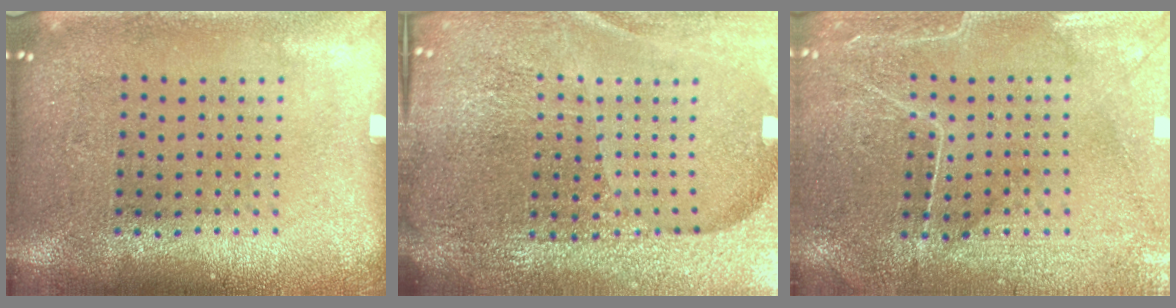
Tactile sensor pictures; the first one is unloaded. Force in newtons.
{"total": 6.1, "press": 5.4, "slide": 2.8}
{"total": 0.7, "press": 0.5, "slide": 0.4}